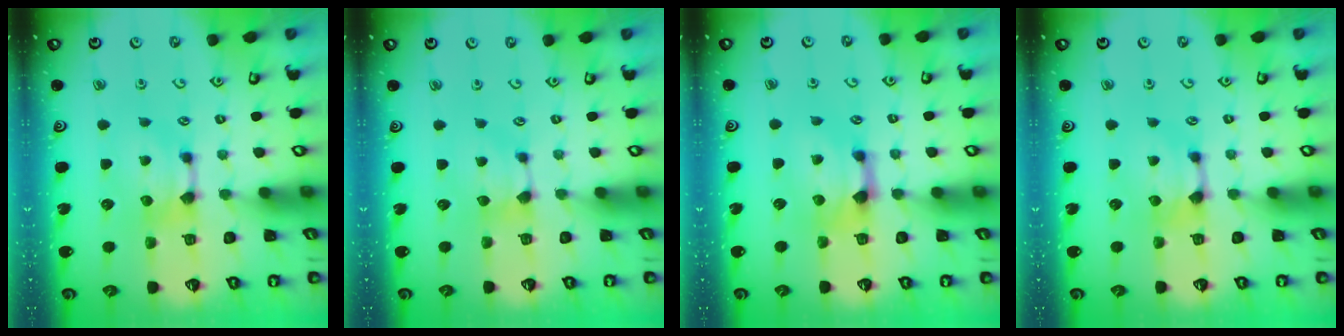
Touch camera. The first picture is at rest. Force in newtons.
{"total": 0.8, "press": 0.7, "slide": 0.5}
{"total": 1.9, "press": 1.3, "slide": 1.4}
{"total": 1.1, "press": 0.4, "slide": 1.0}